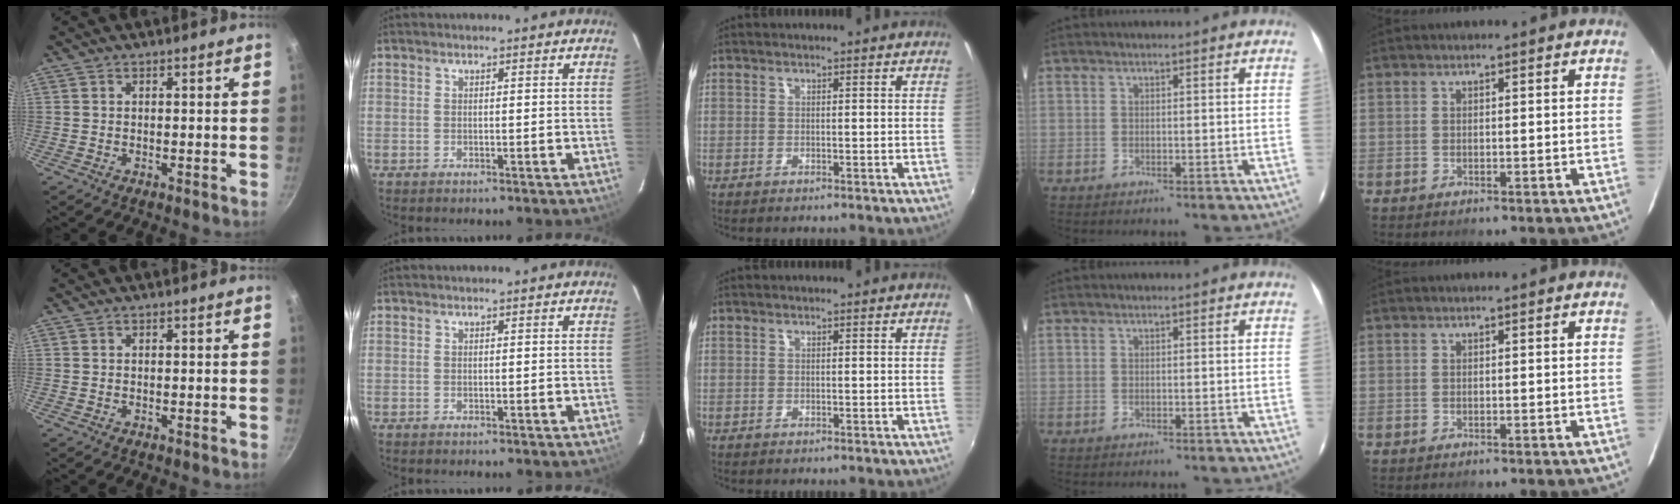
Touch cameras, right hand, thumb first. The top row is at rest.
{}